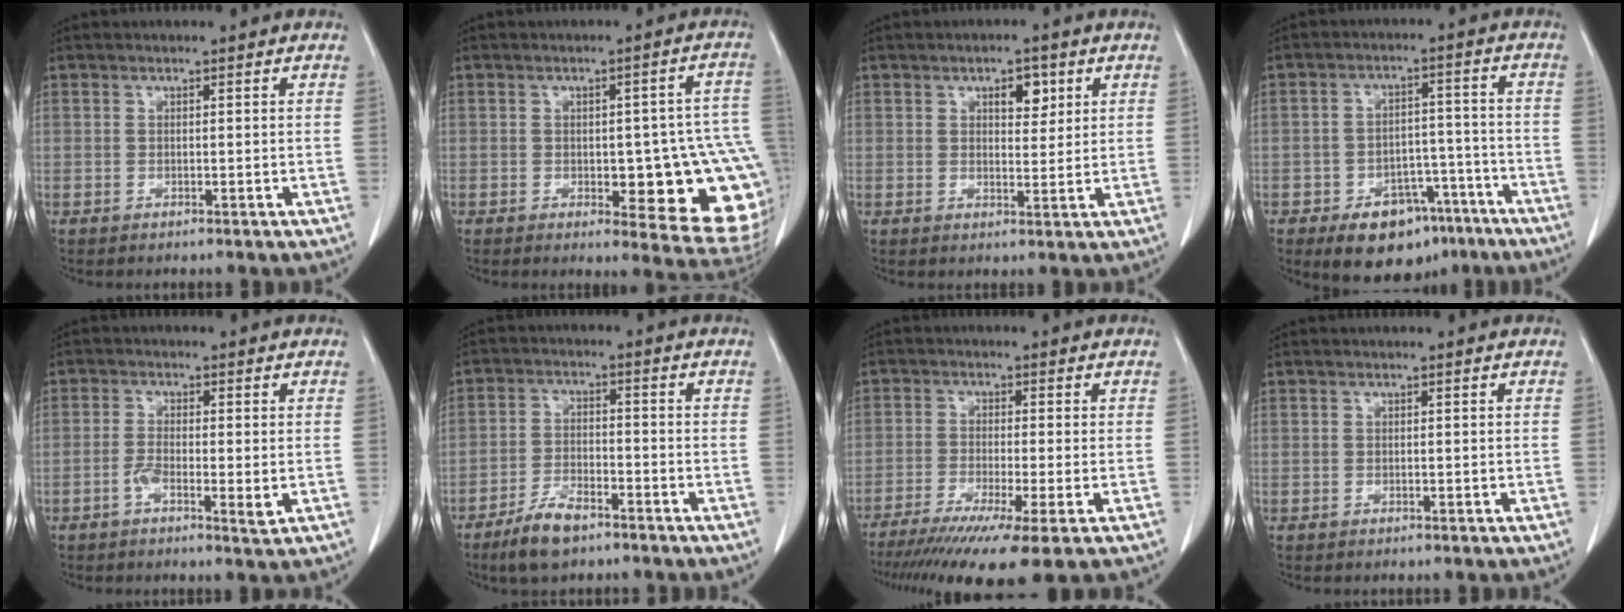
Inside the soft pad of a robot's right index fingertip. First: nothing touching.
{"total": 16.5, "force": [-2.8, 4.9, 15.6], "torque": [-0.118, 0.018, -0.012]}
{"total": 3.9, "force": [1.8, 1.9, 2.8], "torque": [-0.039, 0.001, 0.028]}
{"total": 11.3, "force": [-7.2, 6.4, 5.9], "torque": [-0.072, 0.023, -0.101]}
{"total": 4.1, "force": [-1.1, 0.9, 3.8], "torque": [-0.066, -0.002, -0.018]}
{"total": 6.7, "force": [-4.9, 2.3, 4.0], "torque": [-0.085, -0.006, -0.087]}
{"total": 12.6, "force": [-8.7, 0.0, 9.1], "torque": [-0.143, -0.033, -0.140]}
{"total": 0.0}